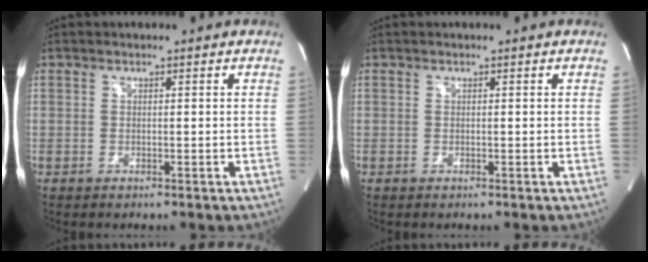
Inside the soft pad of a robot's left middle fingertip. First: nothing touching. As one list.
[{"total": 0.0}]